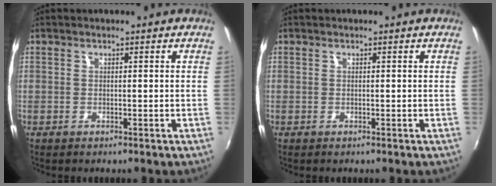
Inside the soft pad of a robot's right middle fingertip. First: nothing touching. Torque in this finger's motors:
{"motor_torque": [0.00, 0.00, 0.00, 0.00]}